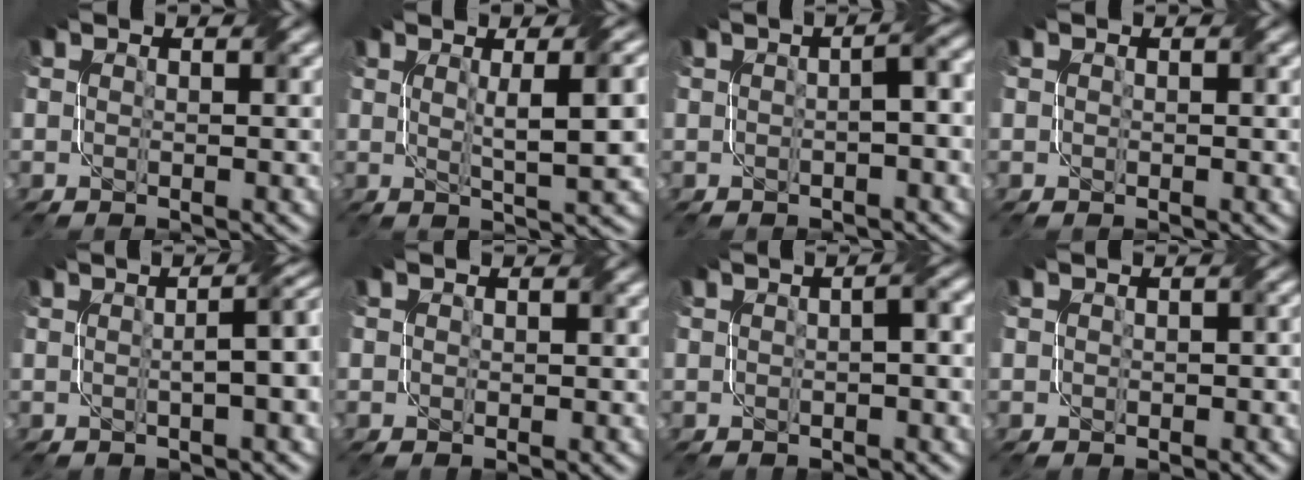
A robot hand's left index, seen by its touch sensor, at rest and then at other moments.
{"total": 6.2, "force": [1.2, 1.3, 5.9], "torque": [-0.070, 0.009, 0.018]}
{"total": 3.1, "force": [-0.2, 0.8, 3.0], "torque": [-0.040, 0.015, -0.003]}
{"total": 0.6, "force": [0.3, 0.4, 0.3], "torque": [-0.003, 0.001, 0.005]}
{"total": 5.5, "force": [0.5, 2.1, 5.1], "torque": [-0.034, 0.024, -0.004]}
{"total": 0.7, "force": [0.3, 0.7, 0.0], "torque": [0.005, -0.003, -0.002]}
{"total": 2.2, "force": [-0.1, 0.5, 2.1], "torque": [-0.029, 0.010, -0.001]}
{"total": 1.2, "force": [0.0, 0.9, 0.8], "torque": [-0.008, 0.000, 0.001]}